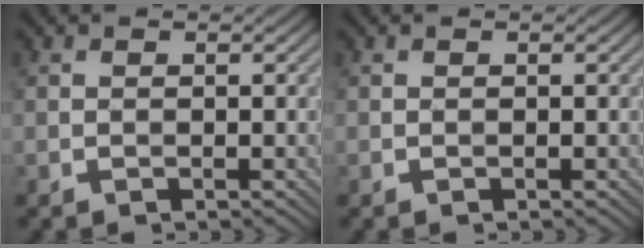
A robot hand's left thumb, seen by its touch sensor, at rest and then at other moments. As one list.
[{"total": 0.0}]